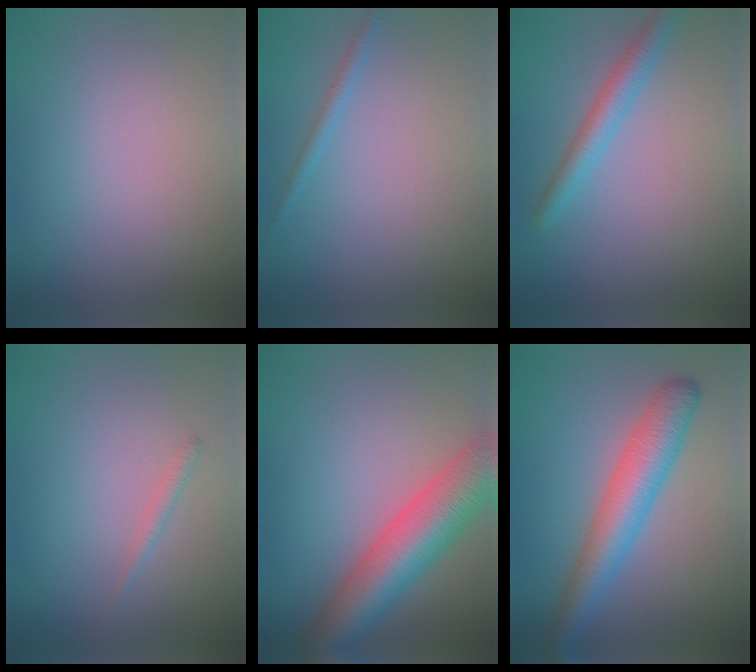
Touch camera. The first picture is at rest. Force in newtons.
{"total": 1.1, "press": 1.0, "slide": 0.1}
{"total": 2.9, "press": 2.9, "slide": 0.2}
{"total": 0.9, "press": 0.9, "slide": 0.0}
{"total": 9.8, "press": 9.8, "slide": 0.4}
{"total": 5.7, "press": 5.7, "slide": 0.1}